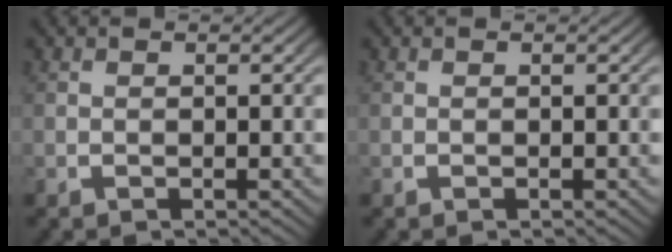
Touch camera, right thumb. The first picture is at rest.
{"total": 0.0}